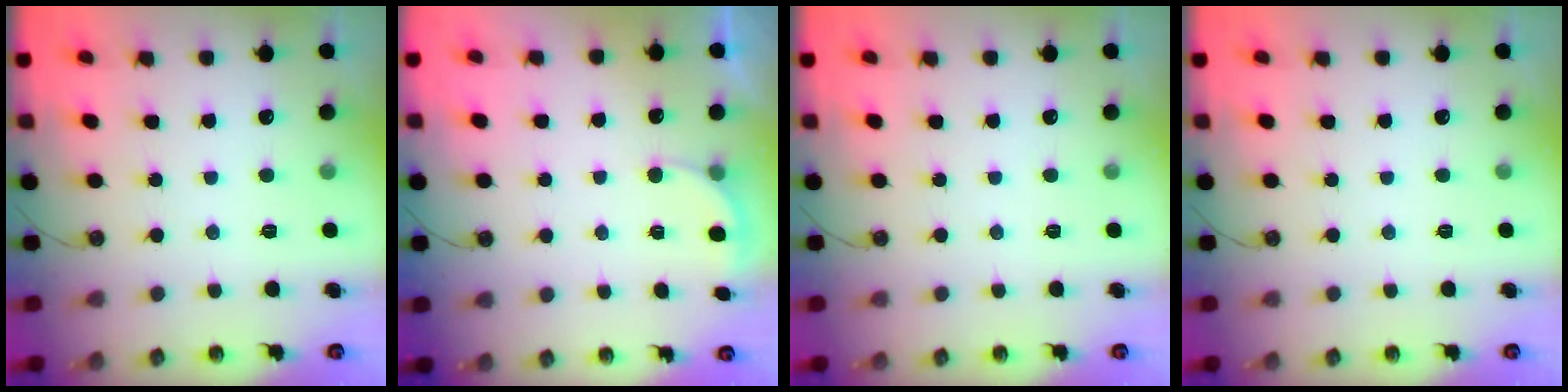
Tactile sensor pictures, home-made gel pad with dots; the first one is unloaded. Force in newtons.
{"total": 2.1, "press": 2.0, "slide": 0.6}
{"total": 0.0}
{"total": 0.0}